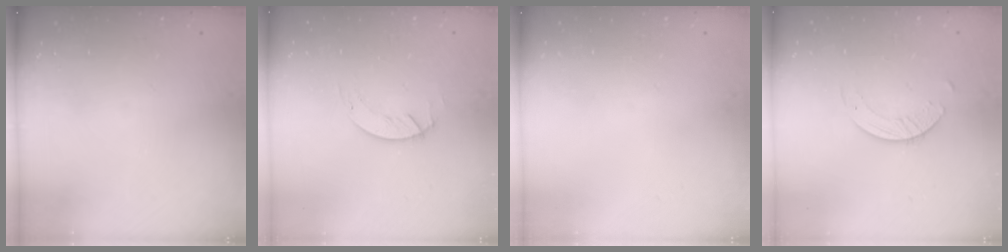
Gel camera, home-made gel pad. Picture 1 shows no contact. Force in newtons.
{"total": 1.3, "press": 1.2, "slide": 0.1}
{"total": 0.0}
{"total": 4.5, "press": 4.5, "slide": 0.3}